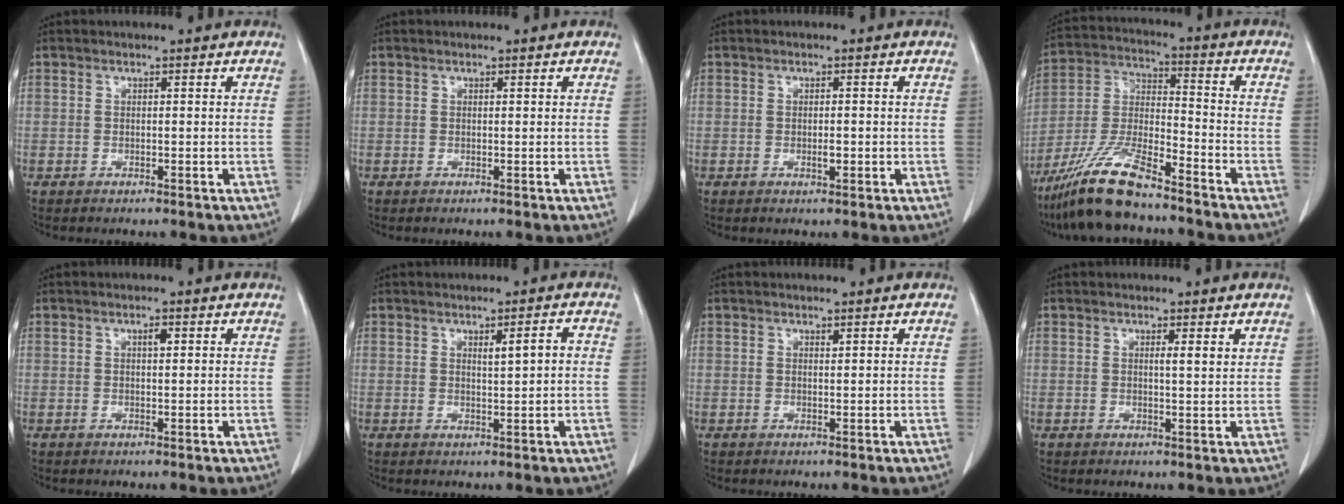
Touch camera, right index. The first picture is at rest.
{"total": 0.0}
{"total": 1.3, "force": [-0.2, 0.6, 1.2], "torque": [-0.019, 0.002, 0.001]}
{"total": 13.2, "force": [-10.2, 1.8, 8.2], "torque": [-0.175, -0.016, -0.190]}
{"total": 1.1, "force": [0.4, 0.3, 0.9], "torque": [-0.017, 0.001, 0.006]}
{"total": 2.6, "force": [0.5, 0.3, 2.5], "torque": [-0.043, 0.002, 0.011]}
{"total": 0.0}
{"total": 1.6, "force": [0.8, 0.0, 1.4], "torque": [-0.023, -0.004, 0.012]}